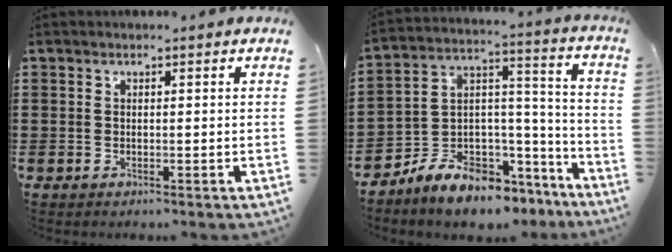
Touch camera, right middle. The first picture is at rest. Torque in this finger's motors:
{"motor_torque": [2.14, 0.00, 0.38, 0.21]}